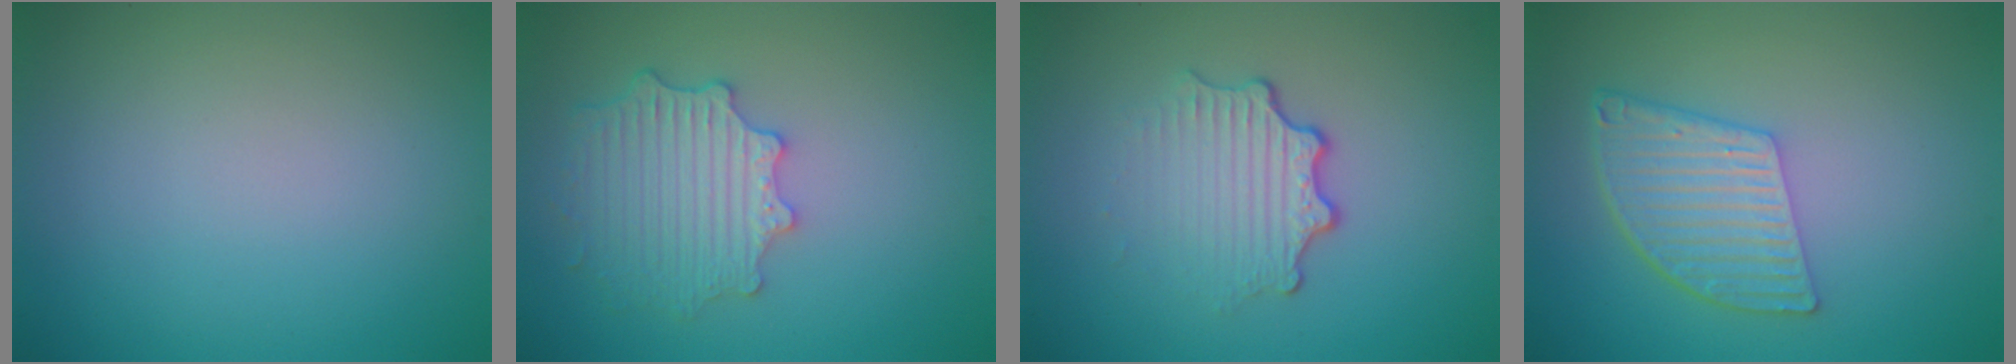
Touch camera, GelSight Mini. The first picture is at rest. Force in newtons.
{"total": 4.3, "press": 3.6, "slide": 2.4}
{"total": 3.4, "press": 2.4, "slide": 2.5}
{"total": 5.3, "press": 3.9, "slide": 3.6}